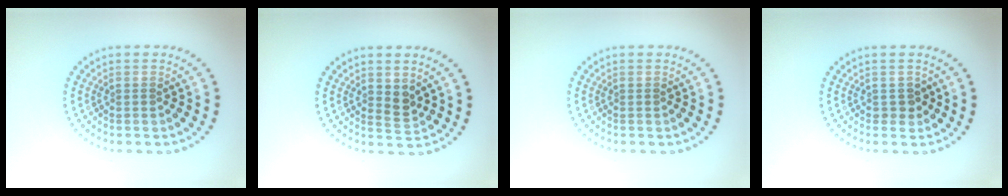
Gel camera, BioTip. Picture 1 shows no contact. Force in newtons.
{"total": 1.4, "press": 1.3, "slide": 0.7}
{"total": 0.0}
{"total": 1.1, "press": 1.0, "slide": 0.5}